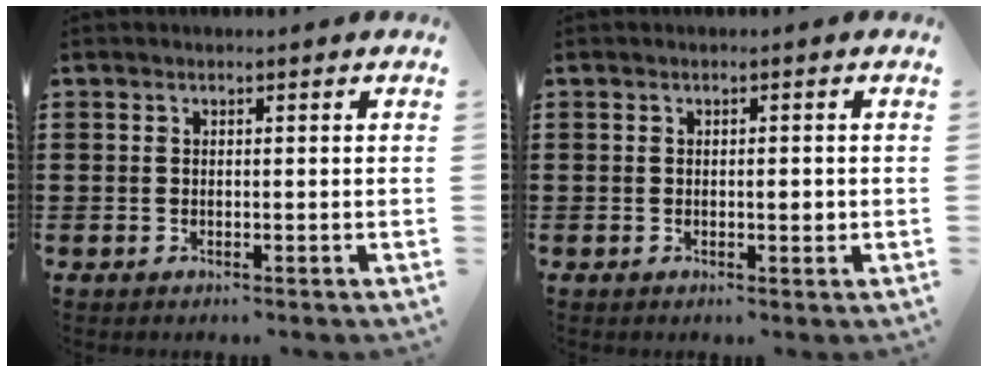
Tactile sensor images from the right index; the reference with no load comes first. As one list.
[{"total": 1.5, "force": [-0.1, 0.5, 1.4], "torque": [-0.026, 0.000, -0.002]}]